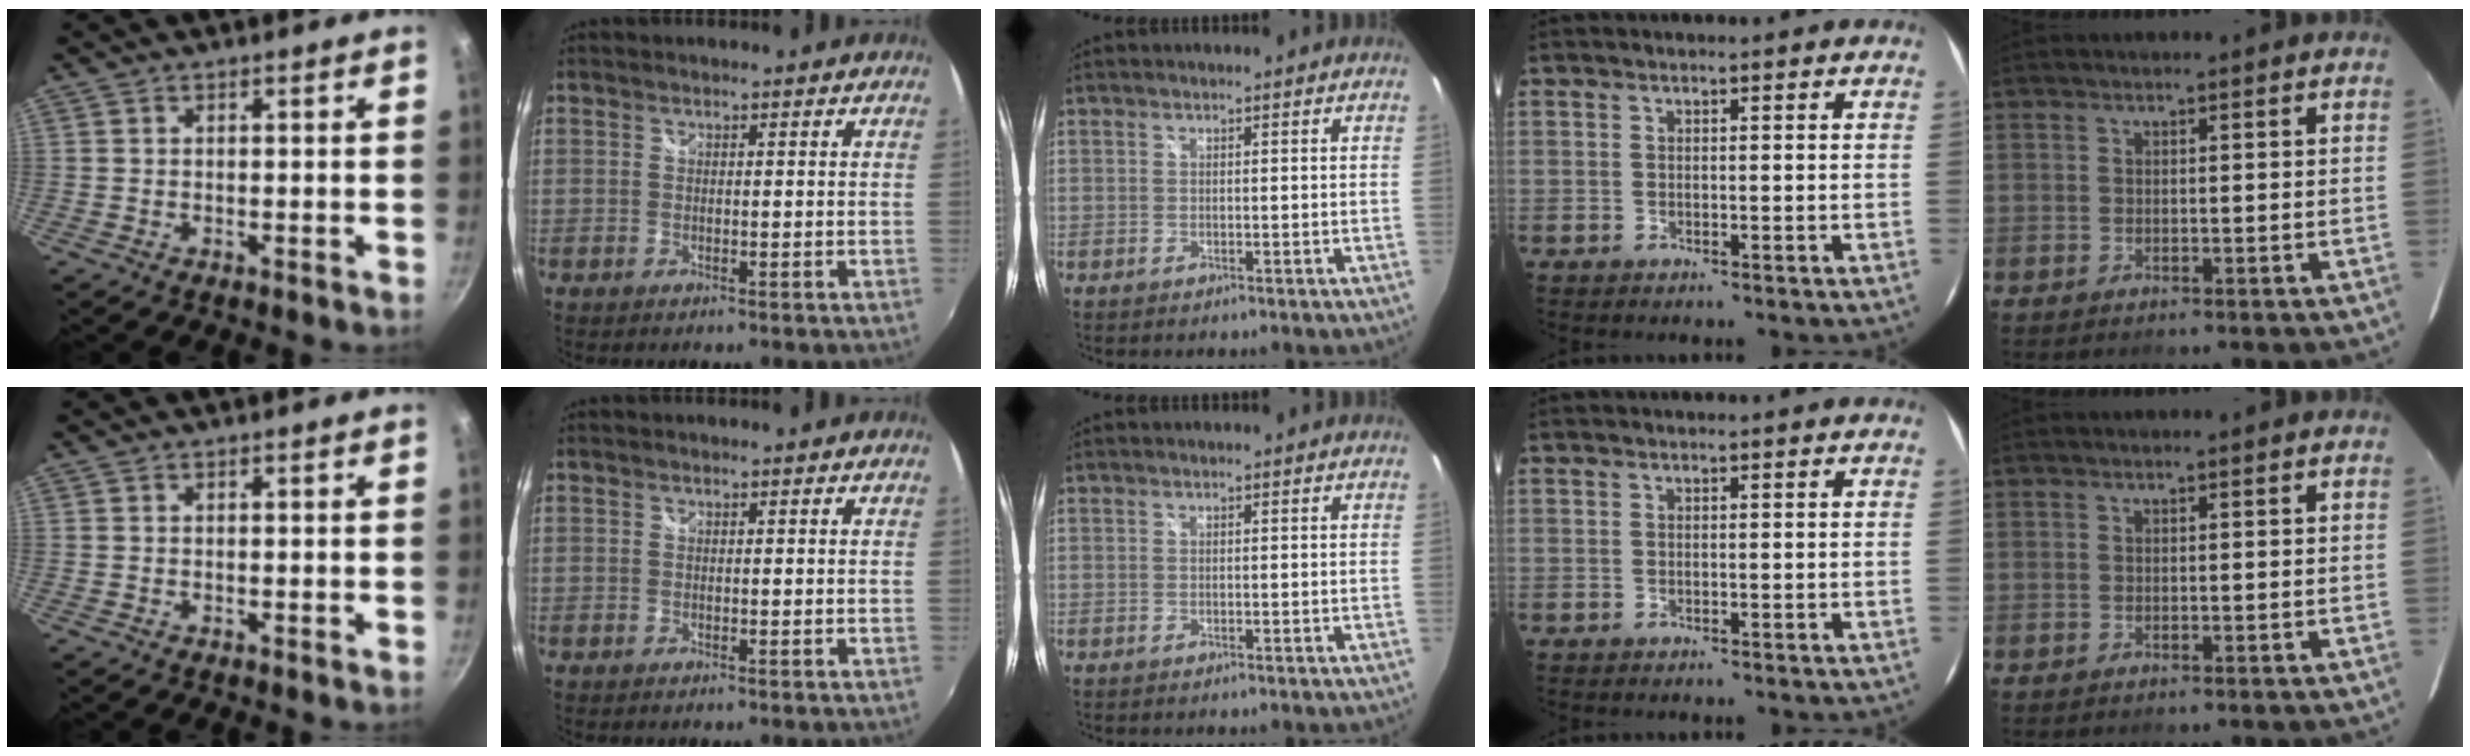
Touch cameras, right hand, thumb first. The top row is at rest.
{}